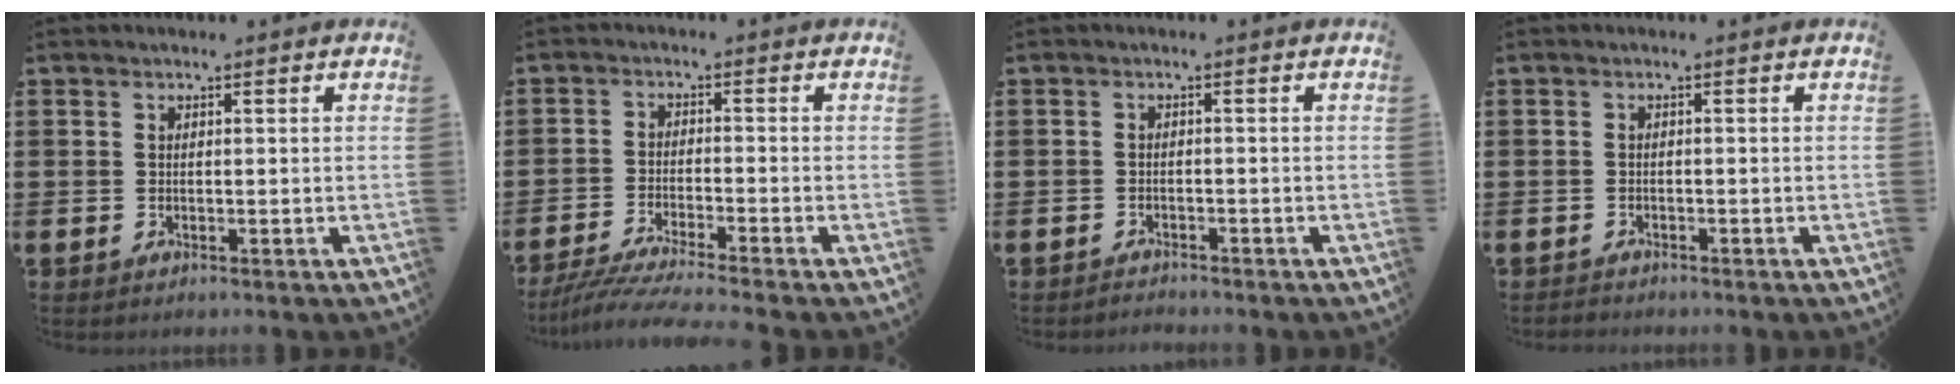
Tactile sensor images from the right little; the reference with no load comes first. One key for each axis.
{"total": 4.1, "fx": -3.4, "fy": -0.2, "fz": 2.2, "tx": -0.042, "ty": -0.014, "tz": -0.065}
{"total": 1.1, "fx": -1.1, "fy": 0.0, "fz": -0.1, "tx": -0.002, "ty": 0.003, "tz": -0.023}
{"total": 0.7, "fx": -0.7, "fy": 0.1, "fz": -0.1, "tx": -0.001, "ty": -0.001, "tz": -0.015}